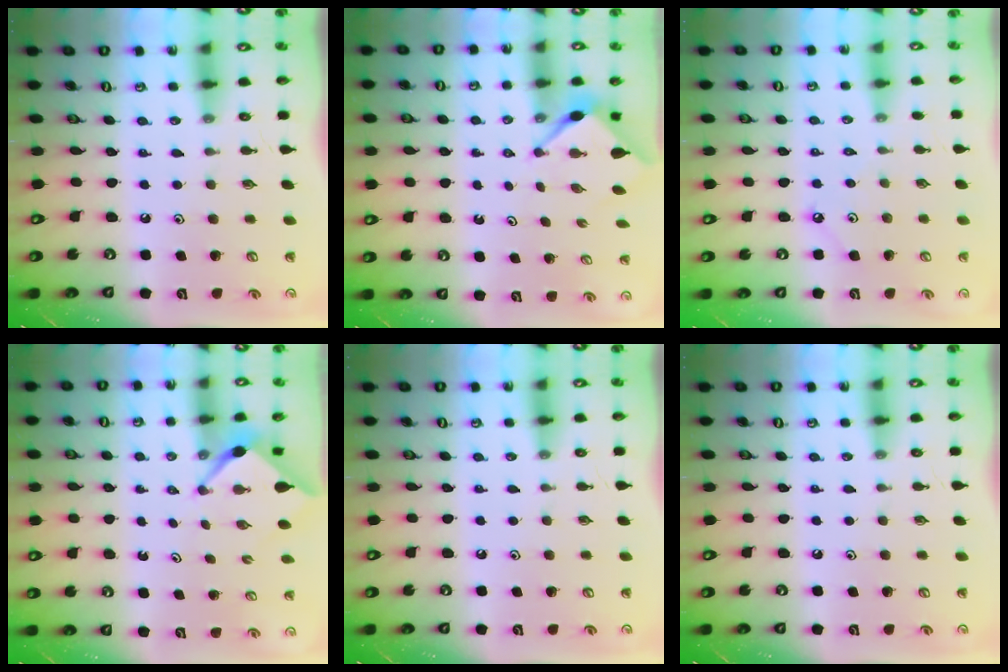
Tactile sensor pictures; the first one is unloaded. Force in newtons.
{"total": 2.8, "press": 2.8, "slide": 0.3}
{"total": 3.0, "press": 3.0, "slide": 0.3}
{"total": 2.5, "press": 2.5, "slide": 0.3}
{"total": 0.0}
{"total": 0.0}